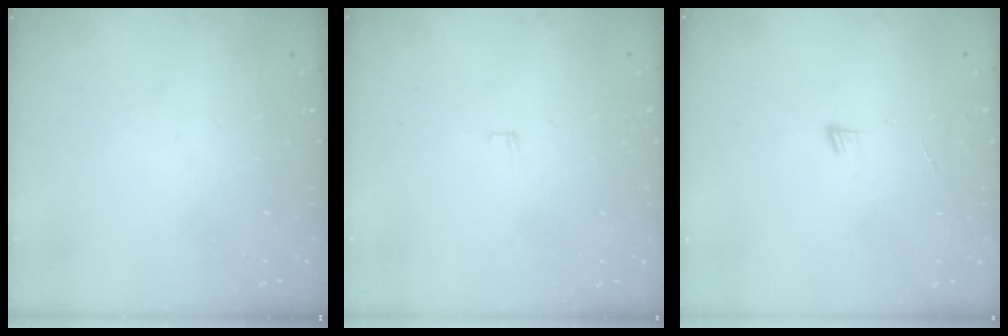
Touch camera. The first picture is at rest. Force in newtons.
{"total": 2.4, "press": 2.4, "slide": 0.2}
{"total": 4.0, "press": 3.9, "slide": 0.4}